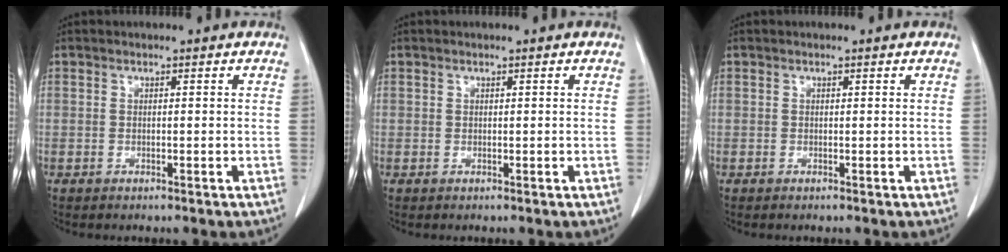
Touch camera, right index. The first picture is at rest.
{"total": 0.0}
{"total": 0.0}